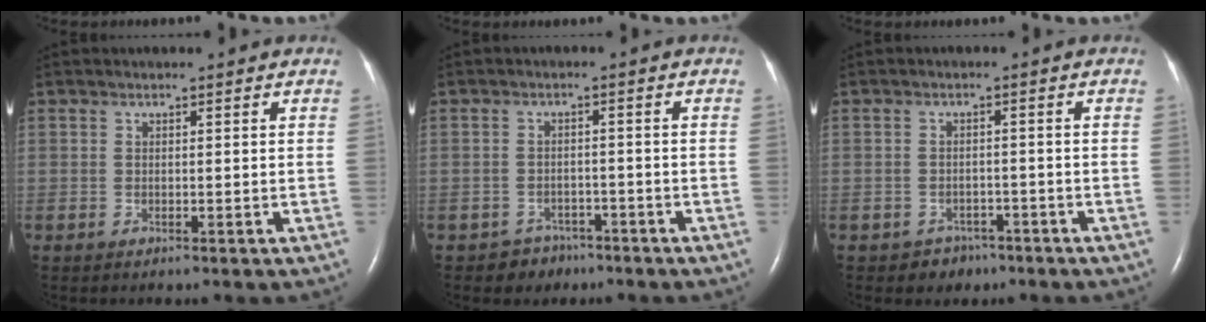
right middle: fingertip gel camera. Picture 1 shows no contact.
{"total": 3.3, "force": [-2.3, 2.3, -0.2], "torque": [-0.003, 0.009, -0.032]}
{"total": 2.9, "force": [-1.9, 2.2, 0.1], "torque": [-0.008, 0.010, -0.023]}